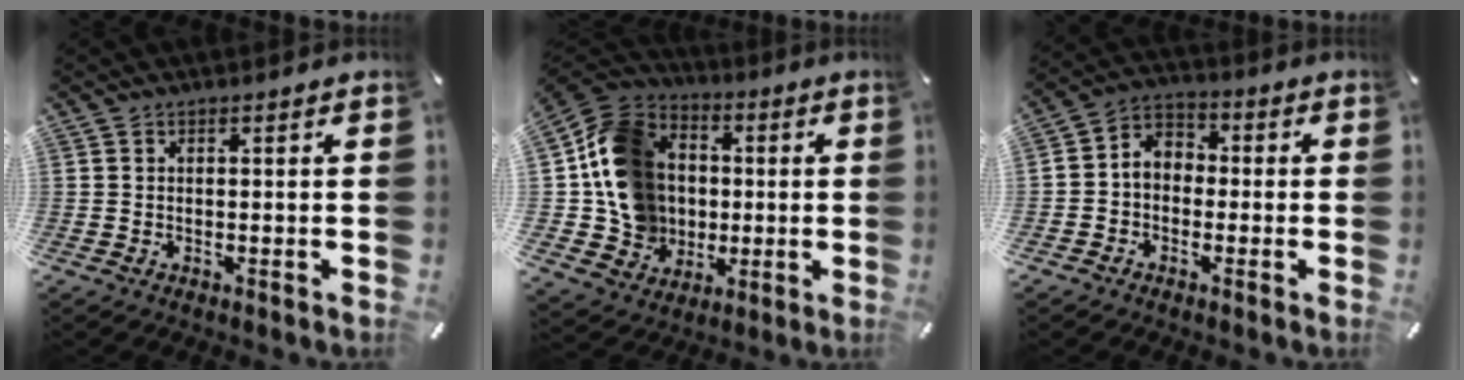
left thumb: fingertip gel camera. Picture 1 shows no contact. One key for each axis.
{"total": 16.2, "fx": 0.1, "fy": 14.9, "fz": 6.3, "tx": -0.112, "ty": 0.011, "tz": 0.014}
{"total": 5.0, "fx": -1.7, "fy": 4.2, "fz": 2.0, "tx": -0.048, "ty": 0.008, "tz": -0.036}